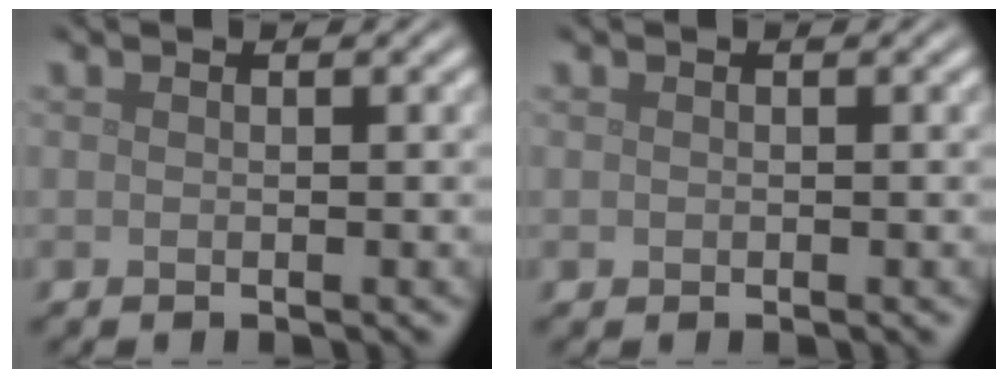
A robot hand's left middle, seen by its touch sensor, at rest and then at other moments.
{"total": 0.0}